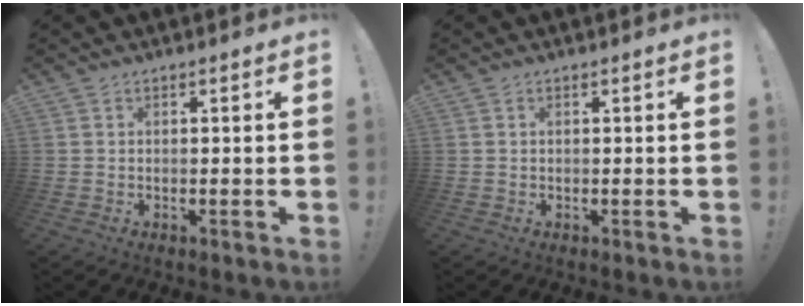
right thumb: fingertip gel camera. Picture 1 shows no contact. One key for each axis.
{"total": 0.0}